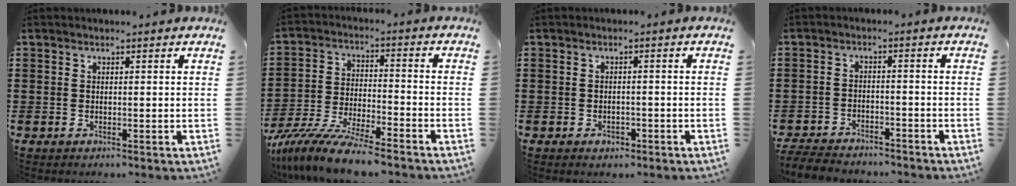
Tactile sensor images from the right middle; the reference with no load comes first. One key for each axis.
{"total": 9.4, "fx": -8.6, "fy": 0.3, "fz": 3.9, "tx": -0.081, "ty": 0.007, "tz": -0.168}
{"total": 1.1, "fx": -0.7, "fy": 0.7, "fz": 0.4, "tx": -0.011, "ty": -0.002, "tz": -0.014}
{"total": 4.3, "fx": -4.2, "fy": 0.7, "fz": 0.5, "tx": -0.015, "ty": 0.004, "tz": -0.088}